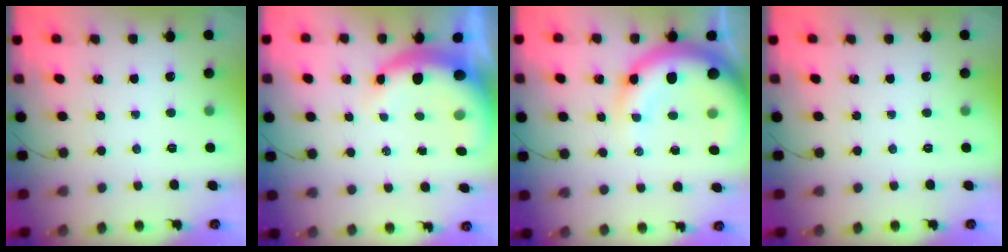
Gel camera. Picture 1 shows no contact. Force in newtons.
{"total": 9.4, "press": 9.2, "slide": 2.1}
{"total": 14.1, "press": 13.7, "slide": 3.0}
{"total": 0.0}